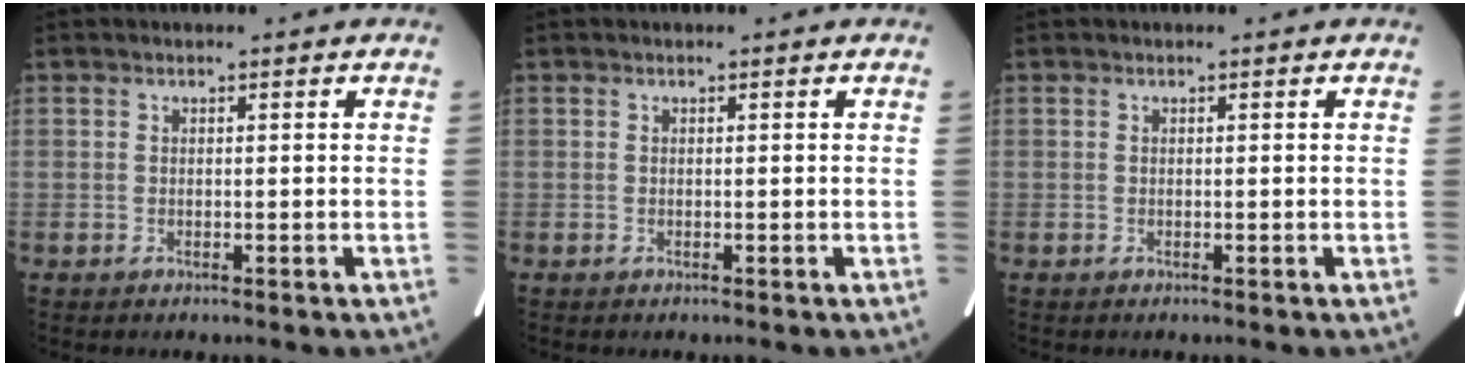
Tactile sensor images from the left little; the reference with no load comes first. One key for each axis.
{"total": 0.0}
{"total": 0.0}